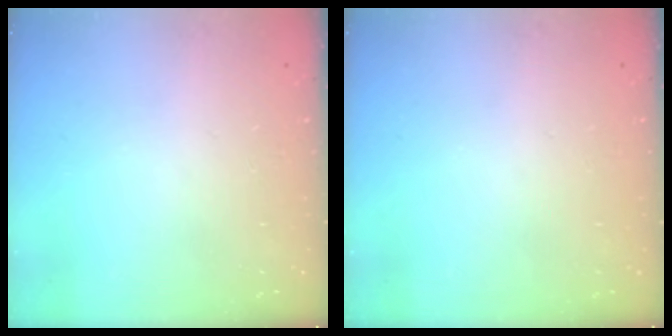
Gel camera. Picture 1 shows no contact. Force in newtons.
{"total": 0.0}